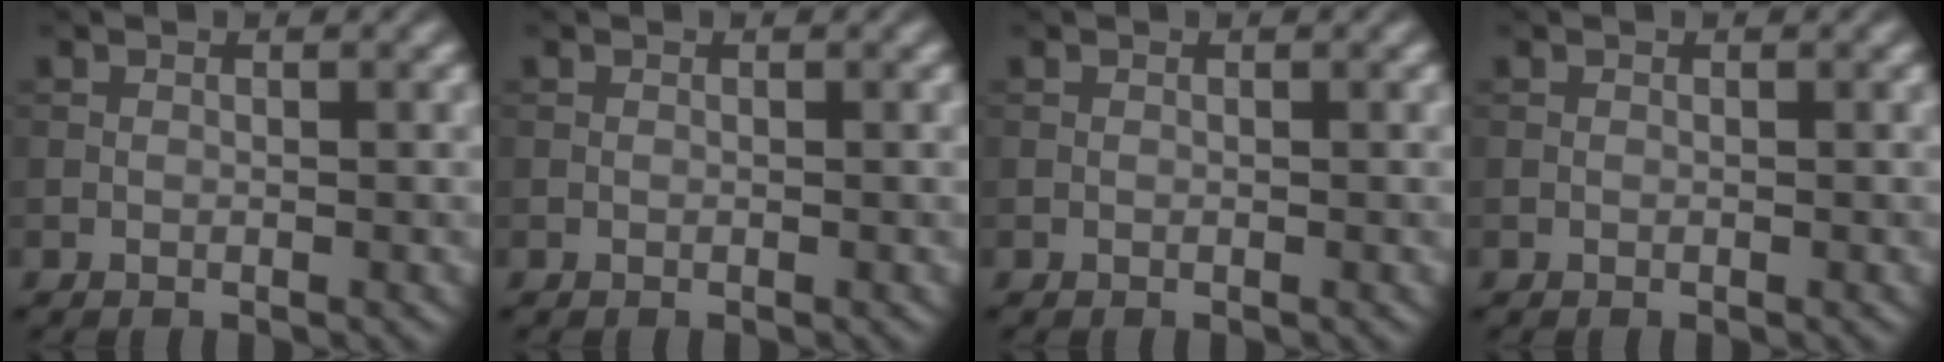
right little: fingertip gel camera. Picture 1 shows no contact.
{"total": 0.0}
{"total": 0.0}
{"total": 0.0}